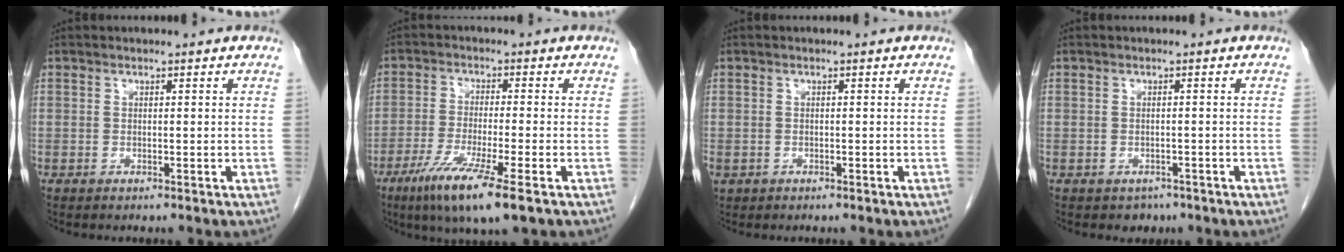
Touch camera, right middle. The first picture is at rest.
{"total": 9.9, "force": [-5.5, 0.1, 8.2], "torque": [-0.158, -0.030, -0.095]}
{"total": 1.3, "force": [-0.5, 1.1, 0.5], "torque": [-0.014, 0.002, -0.003]}
{"total": 2.0, "force": [-1.3, 1.5, 0.3], "torque": [-0.006, 0.004, -0.014]}